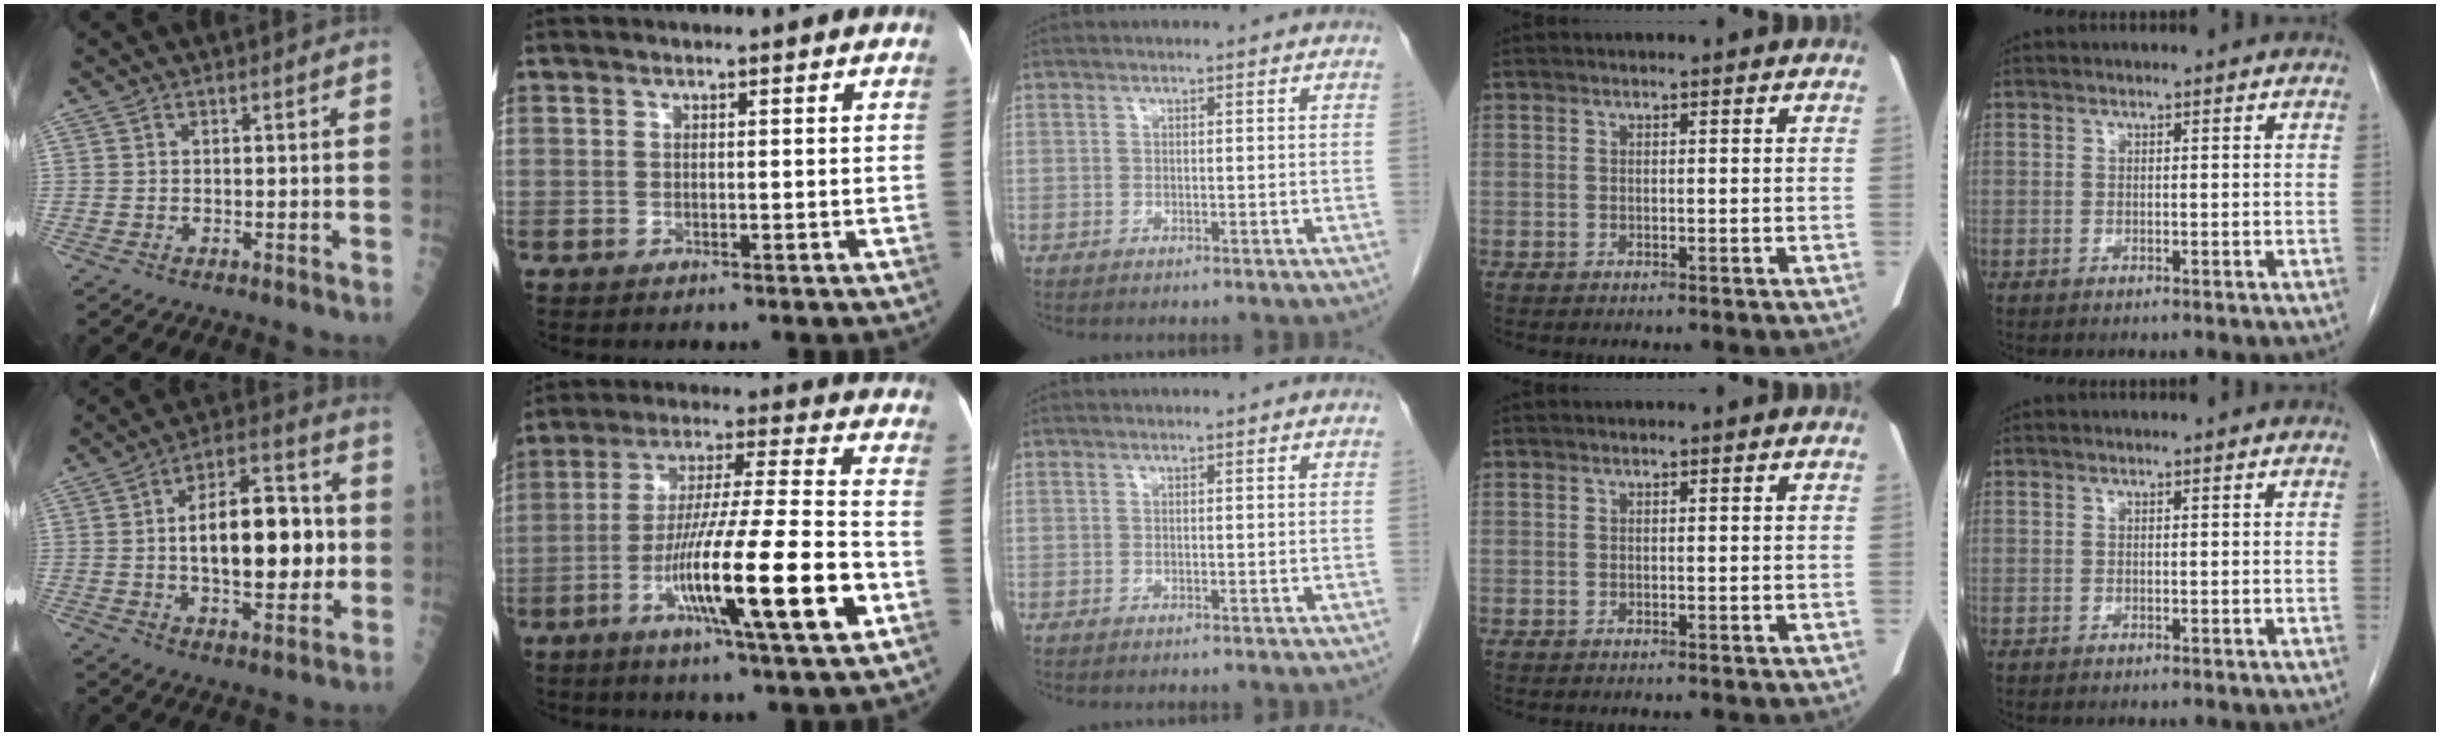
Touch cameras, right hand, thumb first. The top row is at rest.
{"thumb": {"total": 18.6, "force": [0.2, 8.9, 16.3], "torque": [-0.220, 0.020, 0.003]}, "index": {"total": 19.5, "force": [-7.2, 0.2, 18.2], "torque": [-0.298, -0.017, -0.121]}}